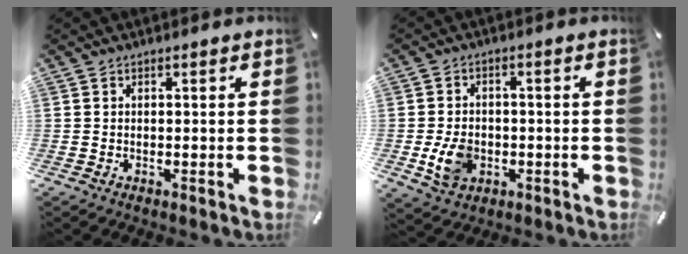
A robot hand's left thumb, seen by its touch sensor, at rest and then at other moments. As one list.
[{"total": 7.3, "force": [-1.6, 5.7, 4.3], "torque": [-0.080, 0.001, -0.028]}]